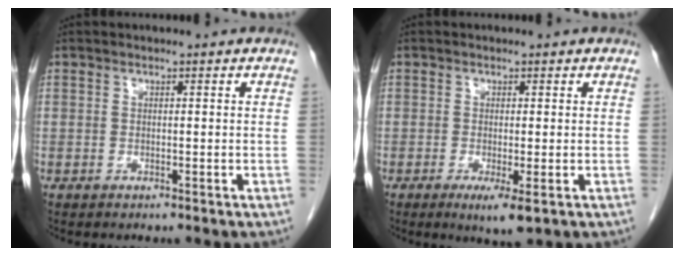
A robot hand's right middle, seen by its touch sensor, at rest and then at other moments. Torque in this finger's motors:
{"motor_torque": [0.67, -0.27, 0.04, 0.03]}